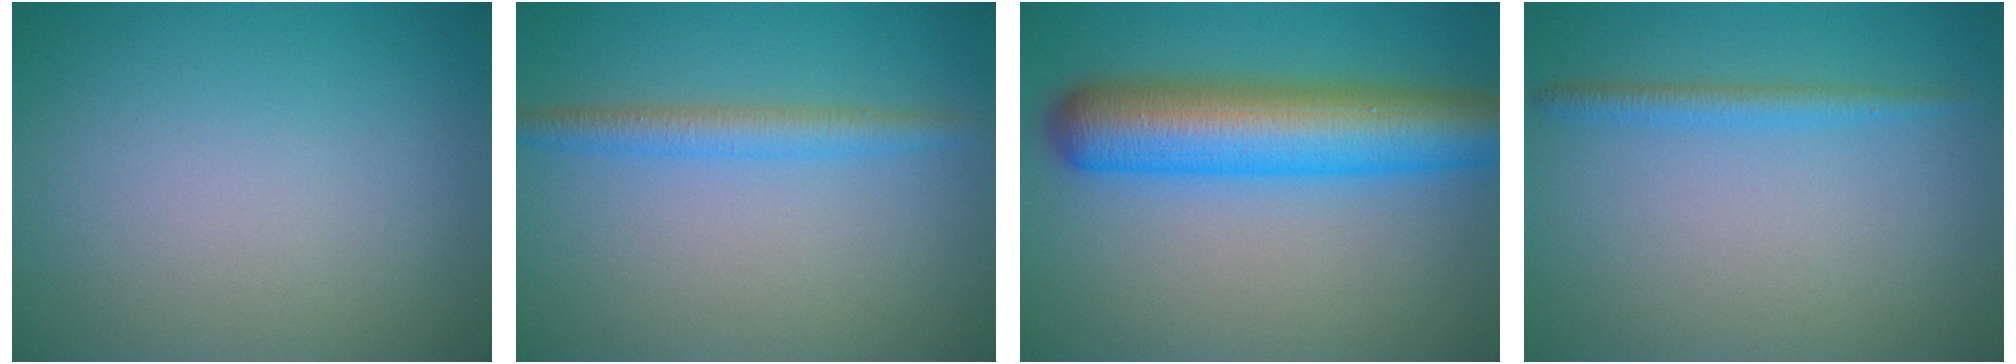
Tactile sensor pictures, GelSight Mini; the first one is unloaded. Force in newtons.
{"total": 2.4, "press": 2.4, "slide": 0.2}
{"total": 9.5, "press": 9.5, "slide": 0.2}
{"total": 1.6, "press": 1.6, "slide": 0.1}